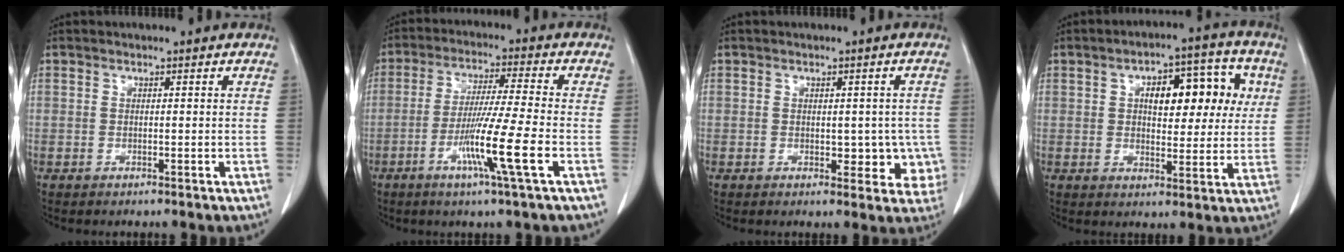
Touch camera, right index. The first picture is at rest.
{"total": 10.4, "force": [-3.9, -1.5, 9.5], "torque": [-0.179, -0.020, -0.076]}
{"total": 5.5, "force": [-0.6, 3.3, 4.4], "torque": [-0.029, 0.012, -0.001]}
{"total": 11.3, "force": [3.1, 5.2, 9.6], "torque": [-0.125, 0.032, 0.046]}